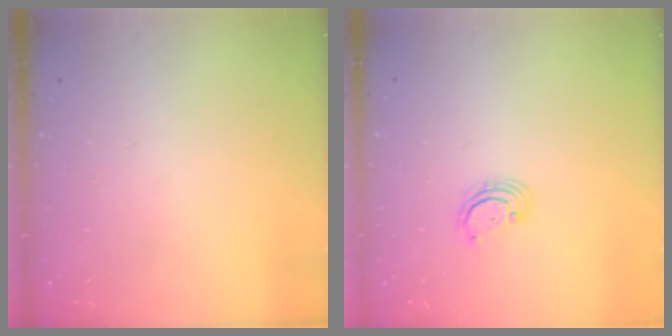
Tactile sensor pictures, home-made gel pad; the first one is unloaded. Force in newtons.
{"total": 2.7, "press": 2.7, "slide": 0.3}